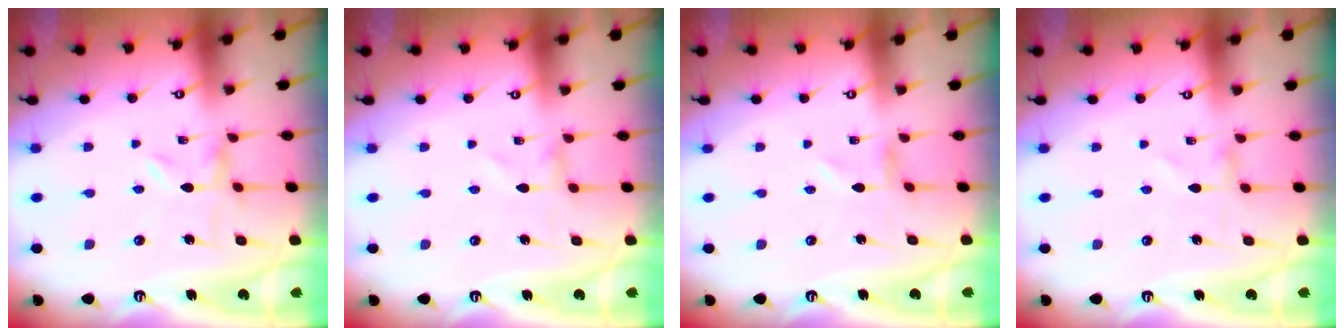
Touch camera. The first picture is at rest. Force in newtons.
{"total": 0.0}
{"total": 0.6, "press": 0.5, "slide": 0.2}
{"total": 0.7, "press": 0.6, "slide": 0.1}